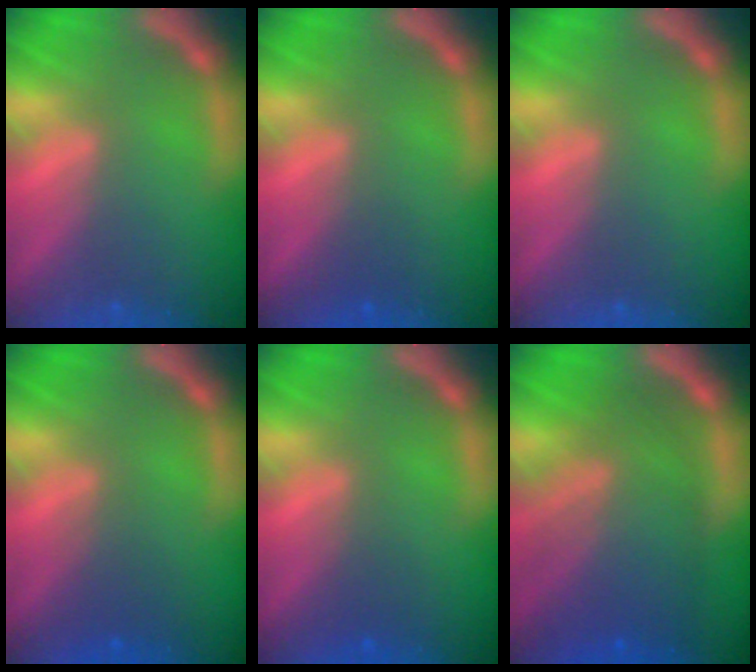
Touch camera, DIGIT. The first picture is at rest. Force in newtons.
{"total": 1.0}
{"total": 0.0}
{"total": 2.0}
{"total": 1.5}
{"total": 9.0}